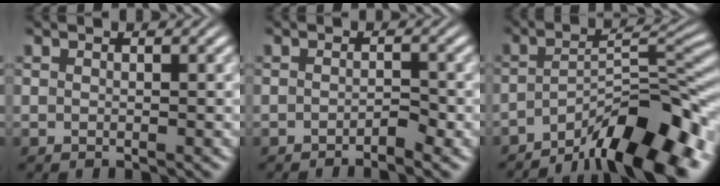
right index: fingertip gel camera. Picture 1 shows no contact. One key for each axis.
{"total": 1.5, "fx": -1.4, "fy": -0.2, "fz": 0.6, "tx": -0.009, "ty": -0.003, "tz": -0.027}
{"total": 10.8, "fx": -6.8, "fy": 3.4, "fz": 7.7, "tx": -0.106, "ty": -0.015, "tz": -0.094}